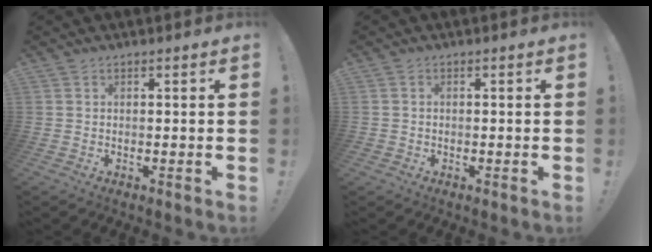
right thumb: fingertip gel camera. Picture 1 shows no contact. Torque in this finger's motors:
{"motor_torque": [0.10, 0.05, 0.19, -0.27, 0.01]}